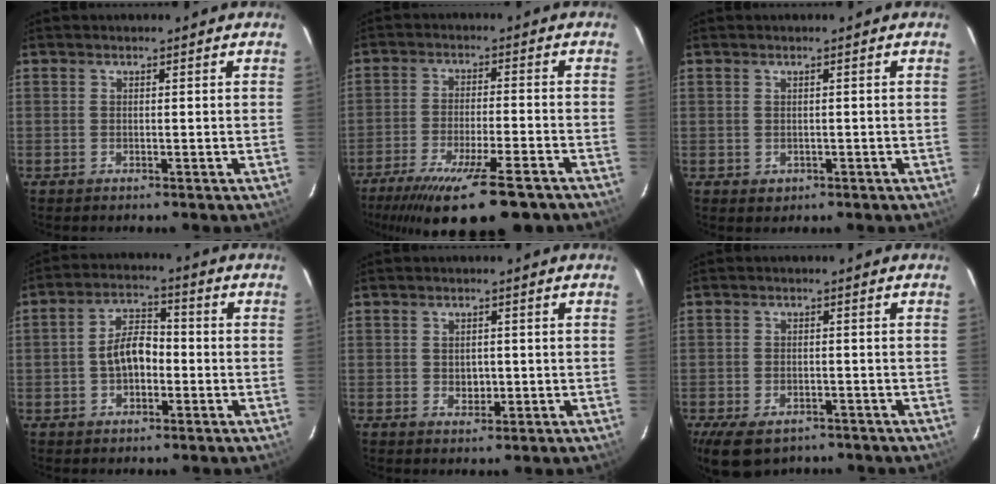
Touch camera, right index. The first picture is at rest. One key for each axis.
{"total": 17.8, "fx": -13.2, "fy": 3.7, "fz": 11.4, "tx": -0.217, "ty": -0.051, "tz": -0.207}
{"total": 1.4, "fx": -0.1, "fy": 1.3, "fz": 0.3, "tx": -0.001, "ty": -0.001, "tz": 0.003}
{"total": 7.1, "fx": -1.3, "fy": 4.4, "fz": 5.4, "tx": -0.099, "ty": 0.021, "tz": -0.016}
{"total": 2.4, "fx": -0.1, "fy": 2.1, "fz": 1.2, "tx": -0.017, "ty": 0.000, "tz": 0.002}
{"total": 9.0, "fx": -5.8, "fy": 4.9, "fz": 4.7, "tx": -0.103, "ty": -0.019, "tz": -0.089}